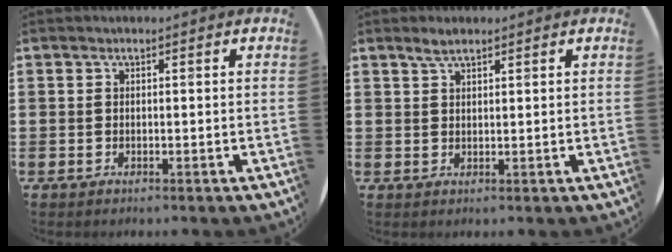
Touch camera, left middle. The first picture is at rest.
{"total": 2.0, "force": [1.7, 0.5, 1.1], "torque": [-0.014, 0.002, 0.028]}